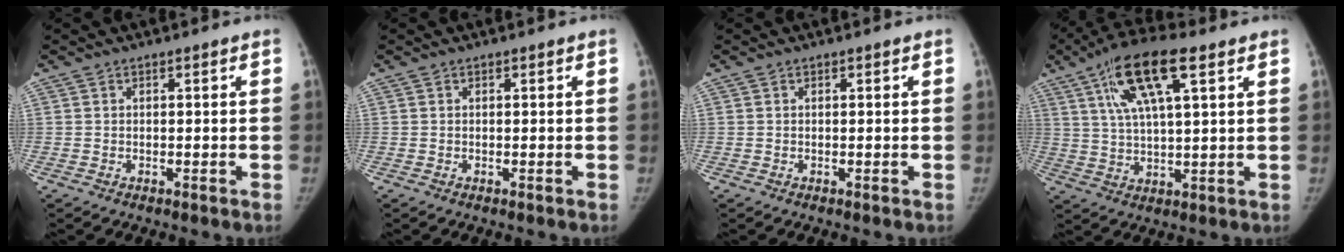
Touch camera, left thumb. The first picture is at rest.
{"total": 0.0}
{"total": 0.0}
{"total": 14.5, "force": [6.7, 4.4, 12.1], "torque": [-0.218, -0.004, 0.118]}